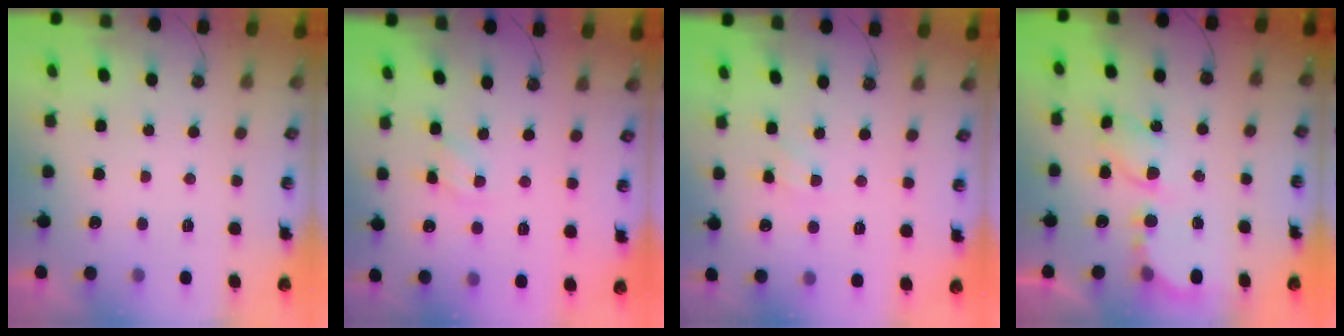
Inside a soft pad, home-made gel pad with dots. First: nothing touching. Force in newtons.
{"total": 3.0, "press": 2.9, "slide": 0.4}
{"total": 1.9, "press": 1.9, "slide": 0.2}
{"total": 6.7, "press": 6.7, "slide": 0.2}